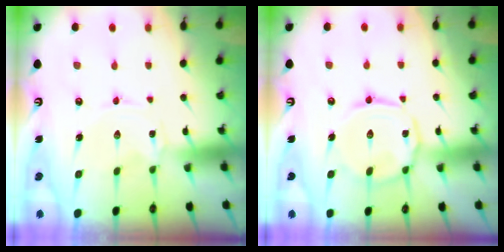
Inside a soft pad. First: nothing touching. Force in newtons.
{"total": 8.1, "press": 8.1, "slide": 0.6}